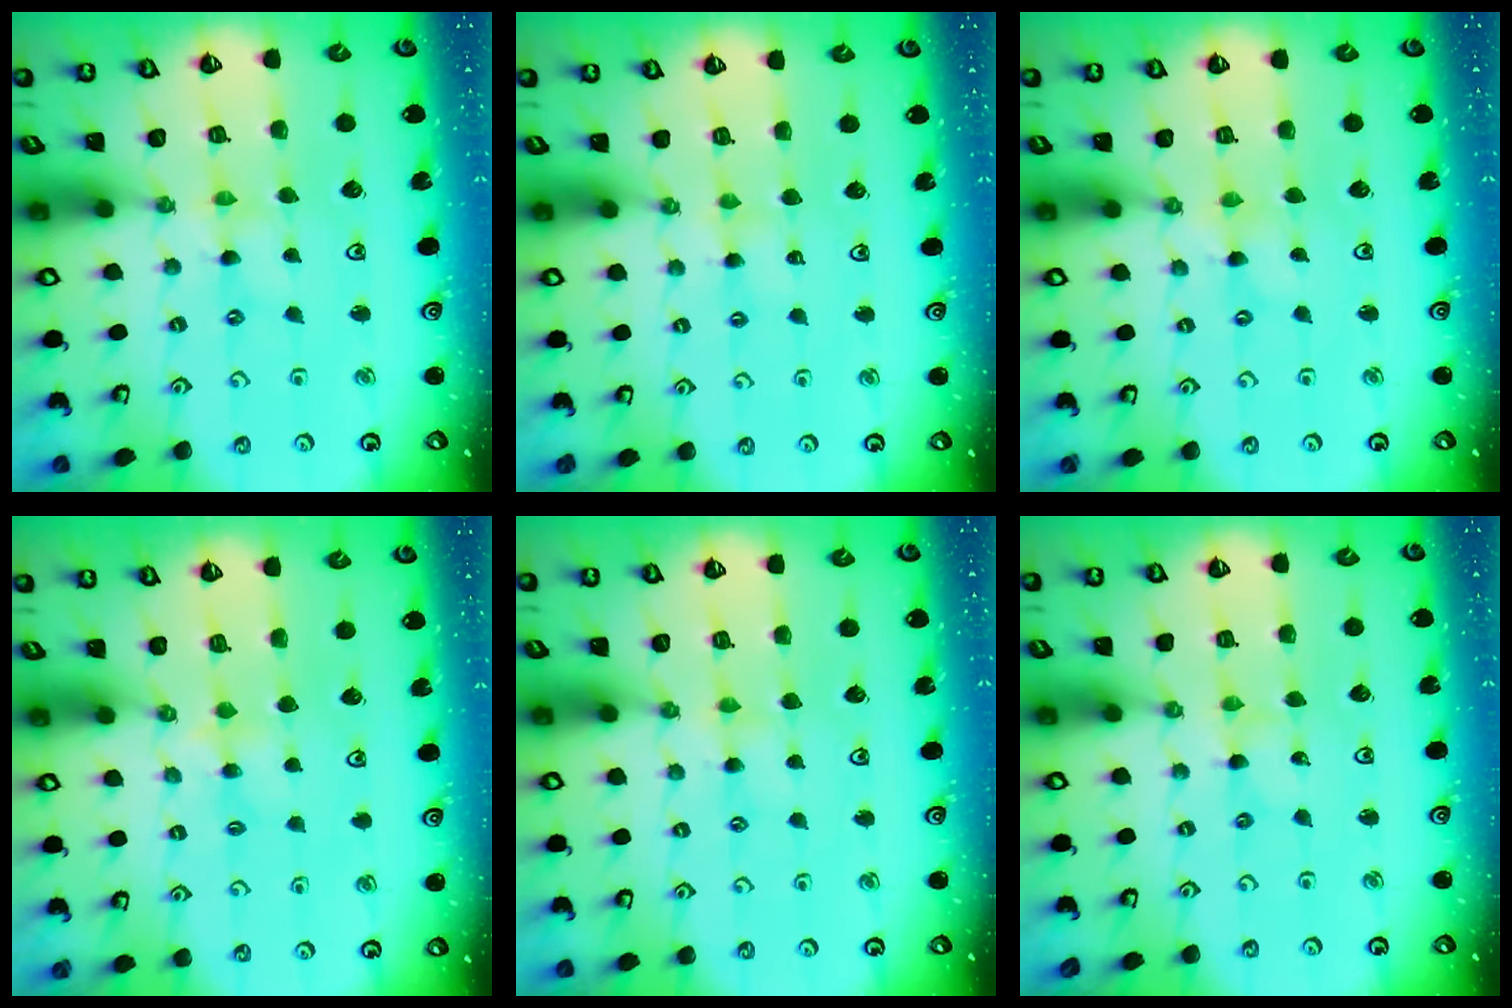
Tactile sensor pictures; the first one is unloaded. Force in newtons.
{"total": 2.6, "press": 2.6, "slide": 0.3}
{"total": 0.0}
{"total": 3.0, "press": 2.9, "slide": 0.5}
{"total": 4.6, "press": 4.6, "slide": 0.4}
{"total": 0.0}